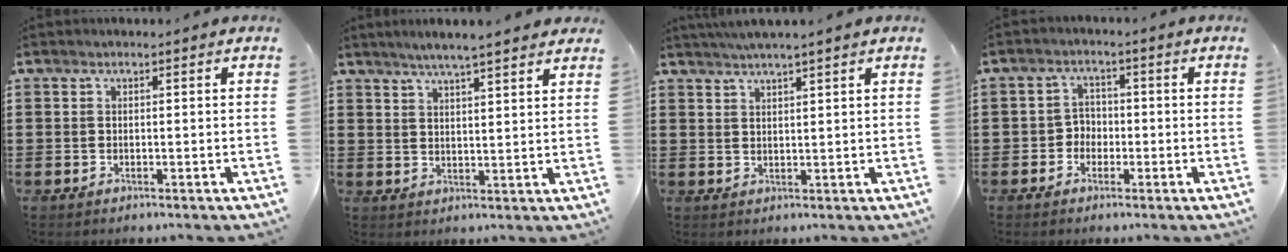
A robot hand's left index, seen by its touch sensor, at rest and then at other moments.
{"total": 3.4, "force": [3.2, -0.5, 1.2], "torque": [-0.032, -0.009, 0.055]}
{"total": 2.3, "force": [2.0, -0.8, 0.8], "torque": [-0.019, -0.002, 0.037]}
{"total": 2.8, "force": [-1.3, 2.4, 0.7], "torque": [-0.024, 0.009, -0.031]}